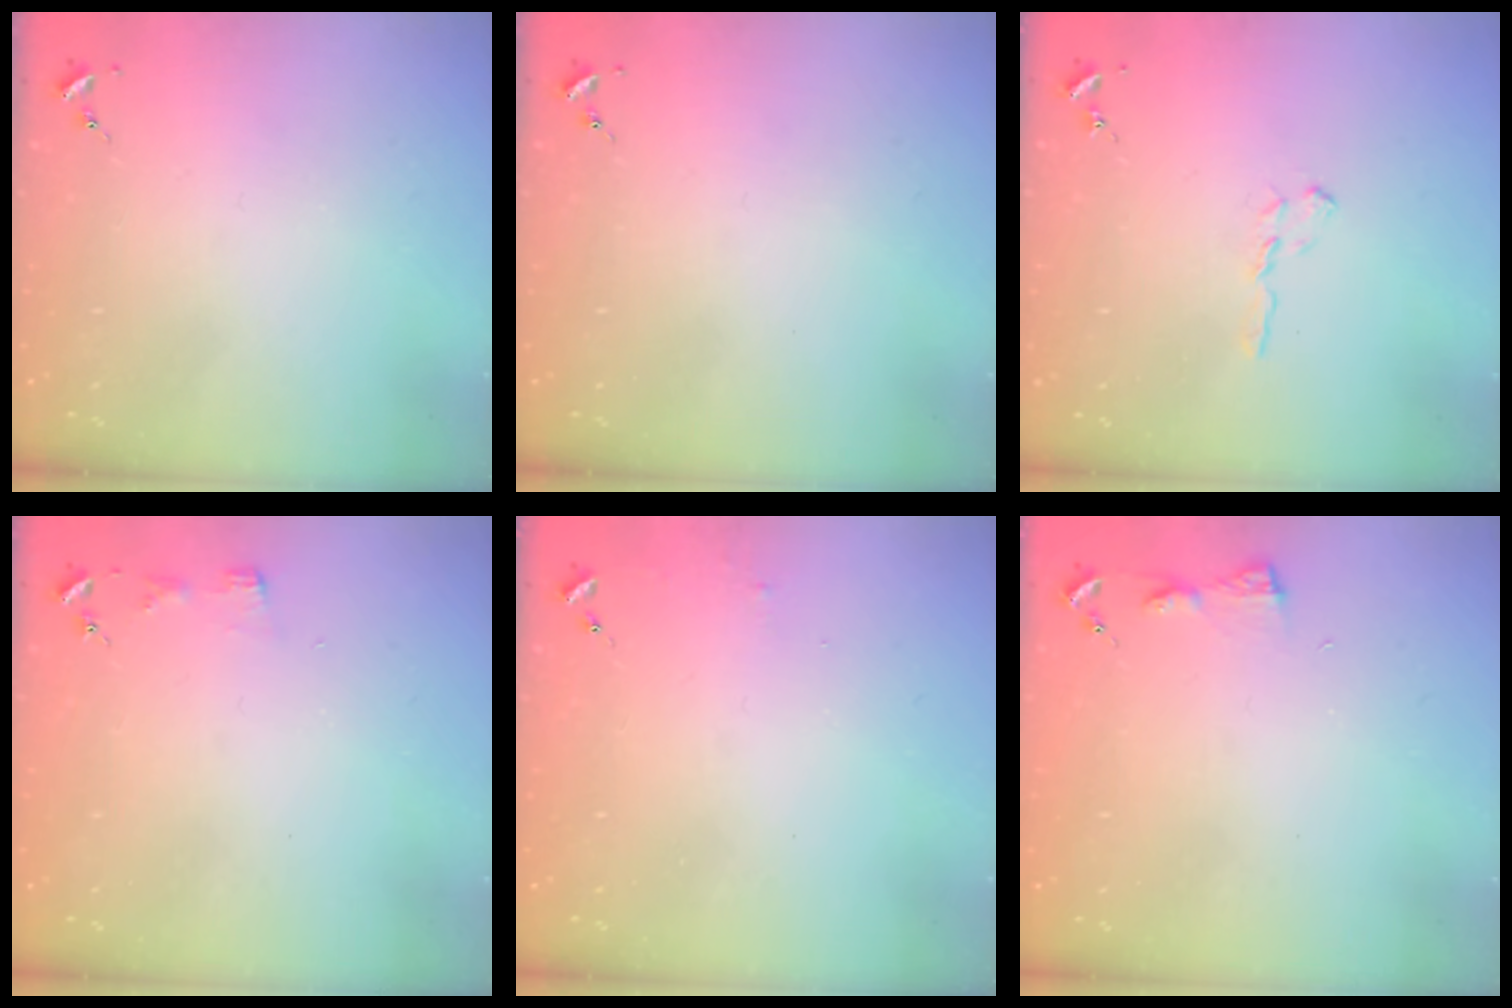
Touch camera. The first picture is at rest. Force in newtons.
{"total": 0.0}
{"total": 5.5, "press": 5.5, "slide": 0.6}
{"total": 3.4, "press": 3.3, "slide": 0.4}
{"total": 3.2, "press": 3.2, "slide": 0.3}
{"total": 3.2, "press": 3.1, "slide": 0.3}